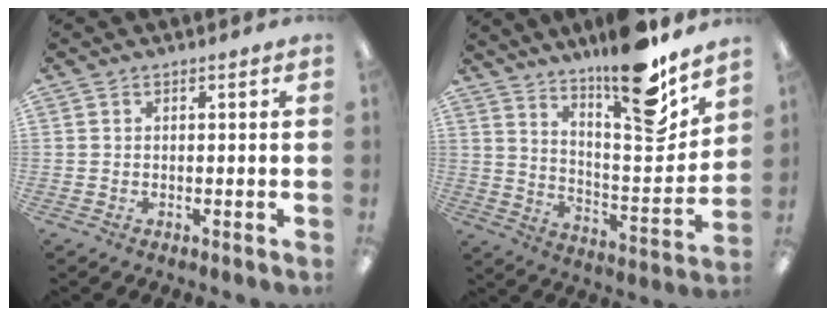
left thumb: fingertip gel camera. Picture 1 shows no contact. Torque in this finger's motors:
{"motor_torque": [2.18, 0.88, 1.44, -1.33, 0.11]}